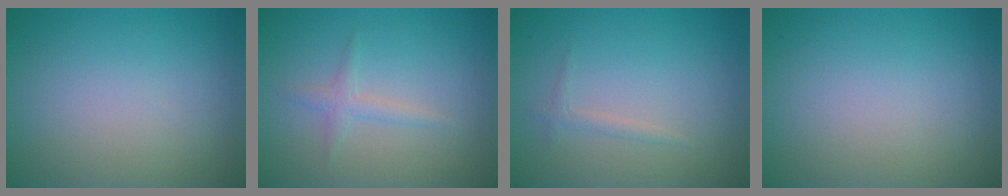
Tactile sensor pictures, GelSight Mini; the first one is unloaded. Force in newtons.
{"total": 1.5, "press": 1.5, "slide": 0.0}
{"total": 0.8, "press": 0.8, "slide": 0.1}
{"total": 0.0}